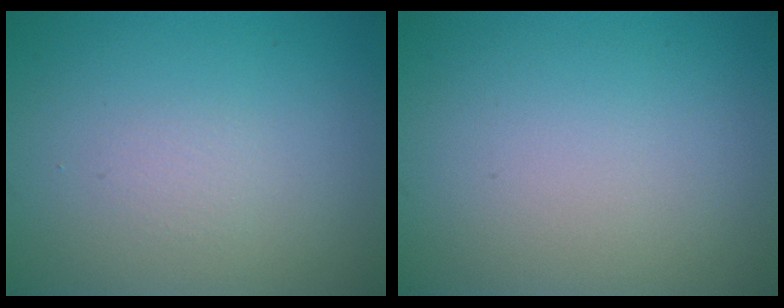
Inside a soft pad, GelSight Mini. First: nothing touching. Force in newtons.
{"total": 0.0}